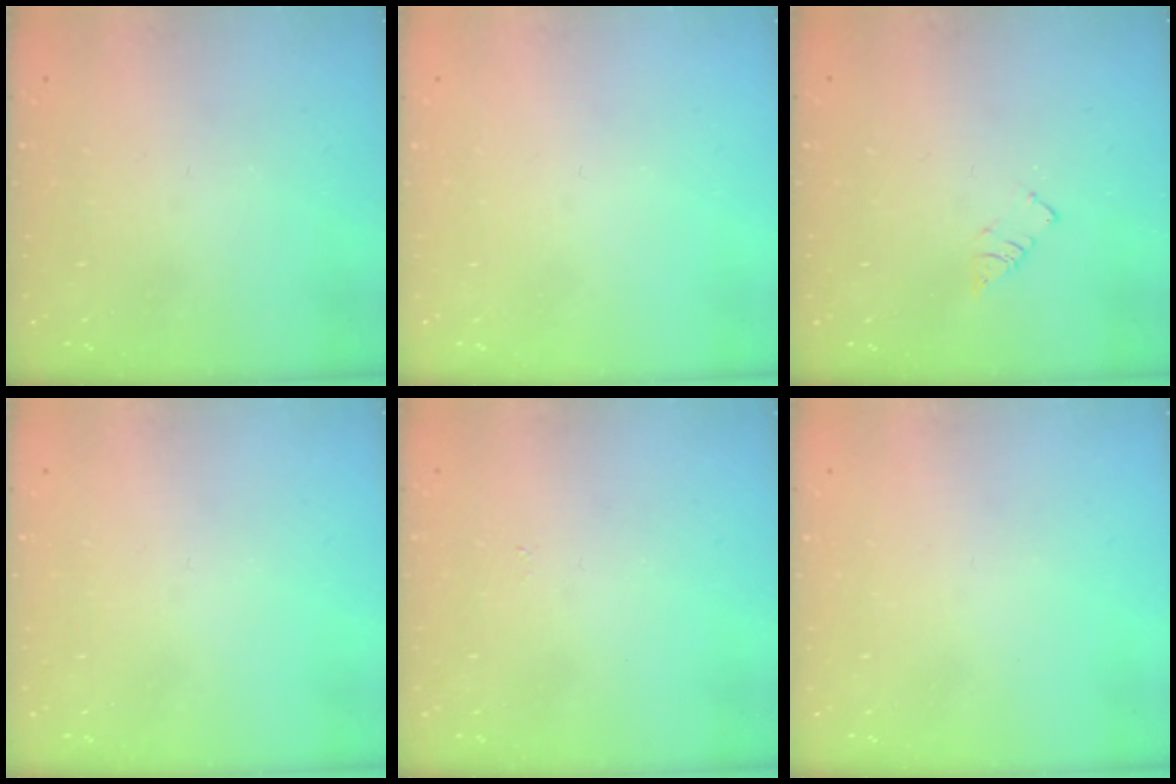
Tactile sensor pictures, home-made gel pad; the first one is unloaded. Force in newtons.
{"total": 0.0}
{"total": 2.6, "press": 2.6, "slide": 0.3}
{"total": 0.0}
{"total": 3.1, "press": 3.1, "slide": 0.4}
{"total": 0.0}